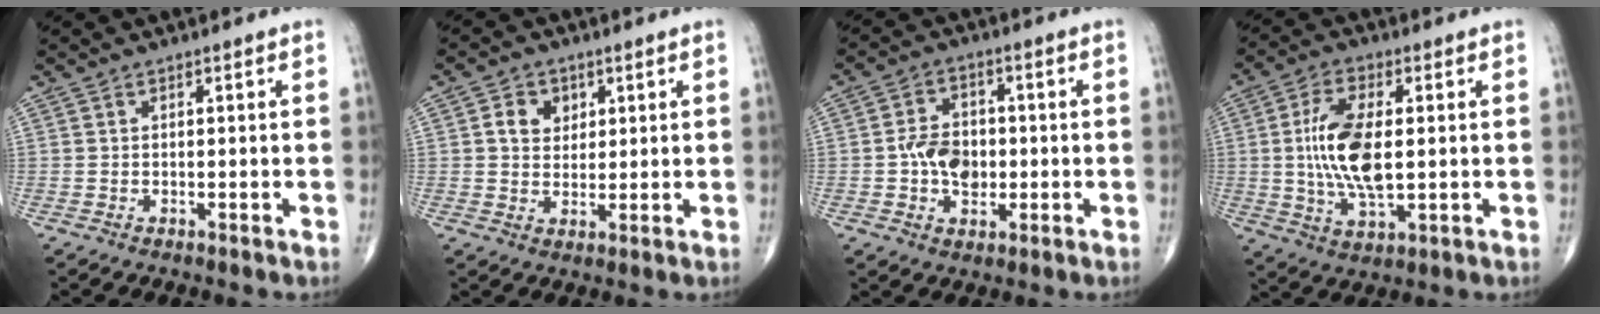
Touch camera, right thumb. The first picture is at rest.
{"total": 5.3, "force": [1.7, 4.3, 2.6], "torque": [-0.021, -0.005, 0.027]}
{"total": 9.3, "force": [-1.4, 6.6, 6.4], "torque": [-0.084, 0.017, -0.030]}
{"total": 12.9, "force": [0.4, 5.9, 11.5], "torque": [-0.221, -0.005, 0.009]}